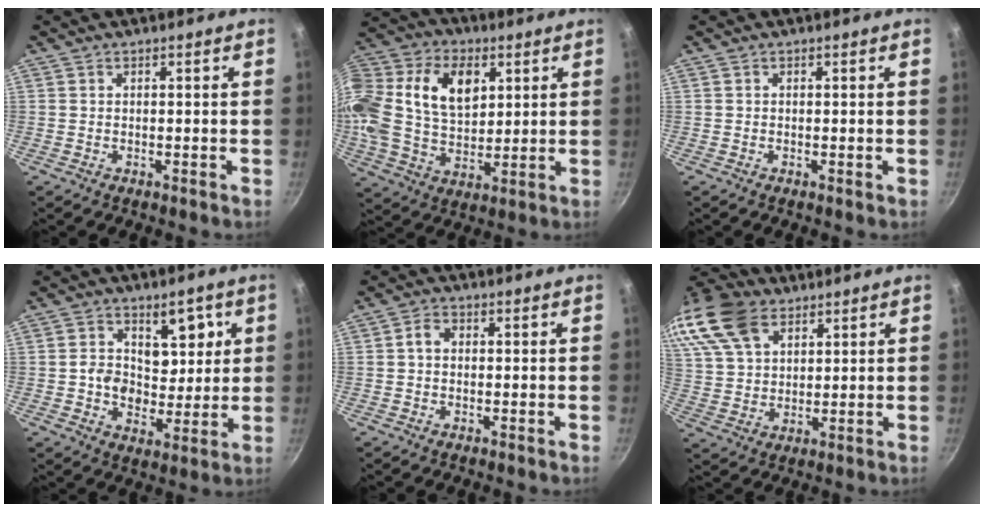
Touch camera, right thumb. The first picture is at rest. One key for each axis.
{"total": 25.3, "fx": 6.6, "fy": 17.1, "fz": 17.4, "tx": -0.377, "ty": 0.030, "tz": 0.109}
{"total": 0.0}
{"total": 10.2, "fx": 2.8, "fy": 8.1, "fz": 5.5, "tx": -0.041, "ty": -0.026, "tz": 0.039}
{"total": 2.5, "fx": 0.1, "fy": 1.9, "fz": 1.6, "tx": -0.025, "ty": 0.007, "tz": -0.001}
{"total": 18.9, "fx": 10.6, "fy": 11.7, "fz": 10.4, "tx": -0.223, "ty": 0.010, "tz": 0.205}